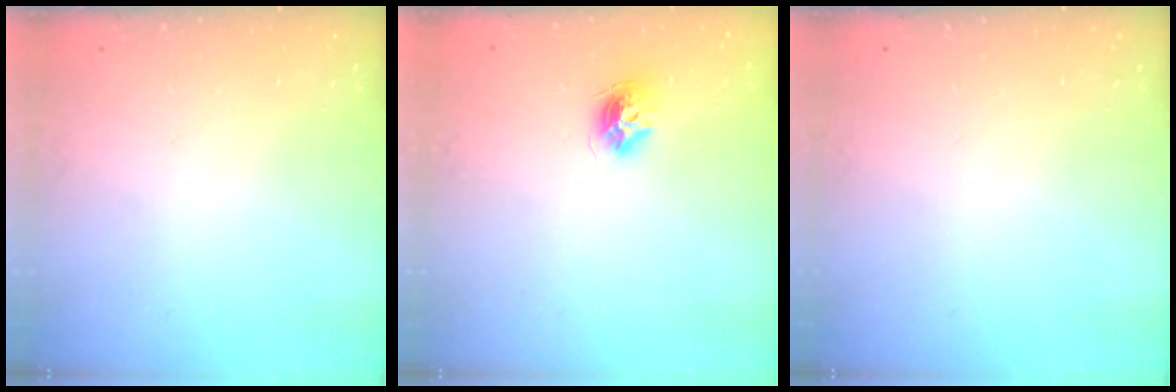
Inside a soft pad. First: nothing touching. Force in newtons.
{"total": 9.1, "press": 9.1, "slide": 0.3}
{"total": 0.0}